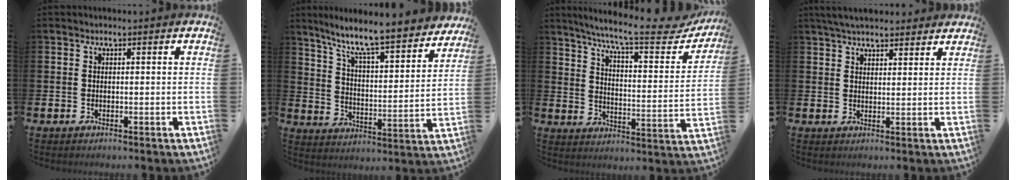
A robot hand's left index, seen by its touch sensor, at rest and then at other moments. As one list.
[{"total": 9.4, "force": [8.5, 0.8, 4.1], "torque": [-0.111, -0.064, 0.139]}, {"total": 9.9, "force": [8.3, 1.2, 5.3], "torque": [-0.109, -0.054, 0.130]}, {"total": 4.6, "force": [4.3, 1.1, 1.2], "torque": [-0.032, -0.010, 0.080]}]